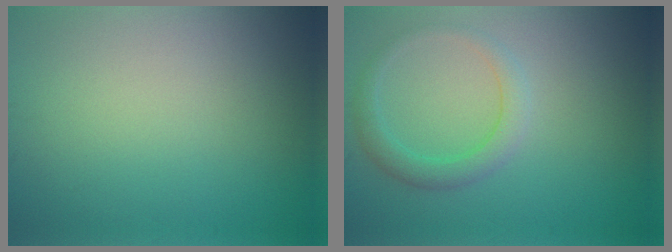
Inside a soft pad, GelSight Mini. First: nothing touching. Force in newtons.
{"total": 2.6, "press": 2.6, "slide": 0.2}